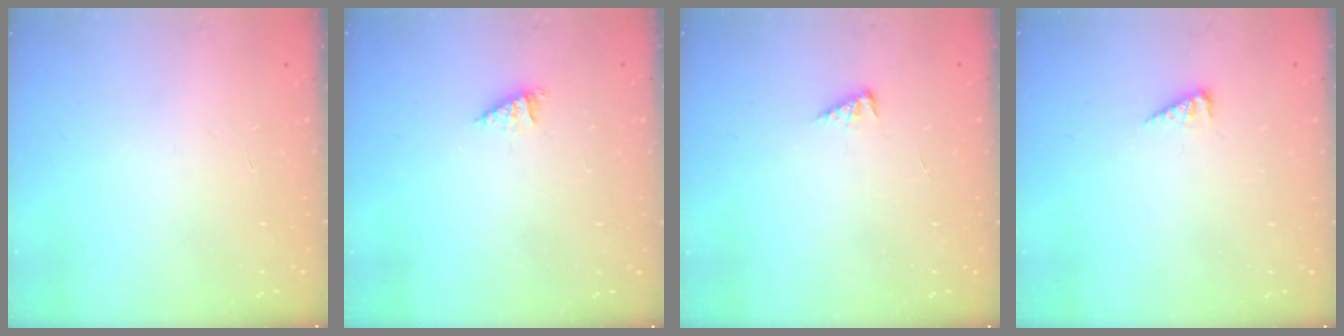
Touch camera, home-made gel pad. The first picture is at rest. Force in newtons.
{"total": 1.4, "press": 1.4, "slide": 0.2}
{"total": 2.9, "press": 2.9, "slide": 0.6}
{"total": 3.0, "press": 2.9, "slide": 0.4}